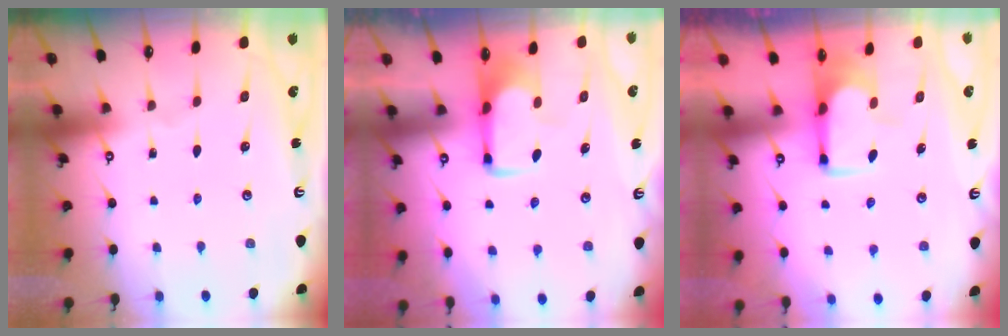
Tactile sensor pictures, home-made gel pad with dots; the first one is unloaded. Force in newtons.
{"total": 2.0, "press": 2.0, "slide": 0.4}
{"total": 3.6, "press": 3.6, "slide": 0.4}